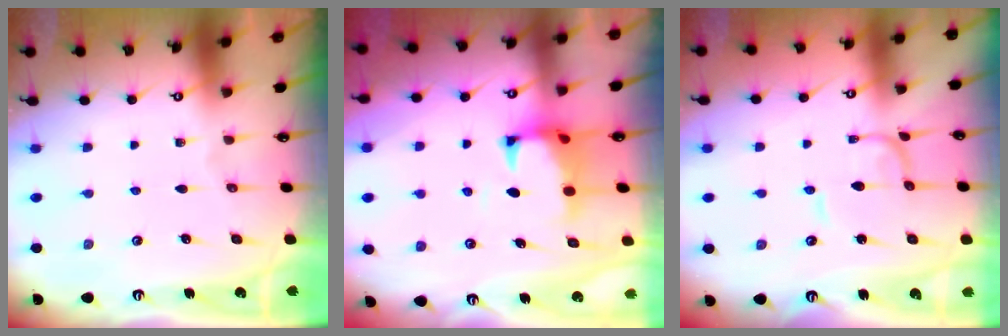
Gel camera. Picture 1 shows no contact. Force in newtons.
{"total": 1.5, "press": 1.1, "slide": 1.1}
{"total": 1.5, "press": 1.5, "slide": 0.0}